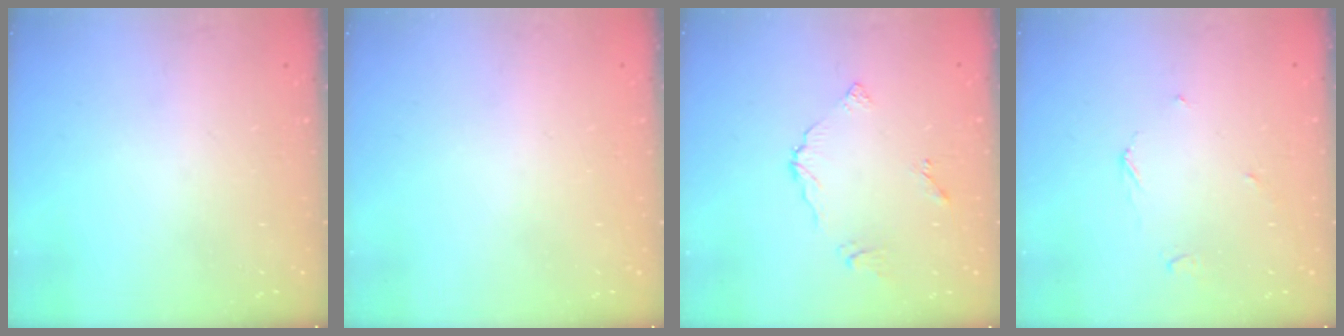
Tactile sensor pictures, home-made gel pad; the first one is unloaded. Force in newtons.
{"total": 2.0, "press": 2.0, "slide": 0.1}
{"total": 5.1, "press": 5.1, "slide": 0.6}
{"total": 2.8, "press": 2.8, "slide": 0.2}